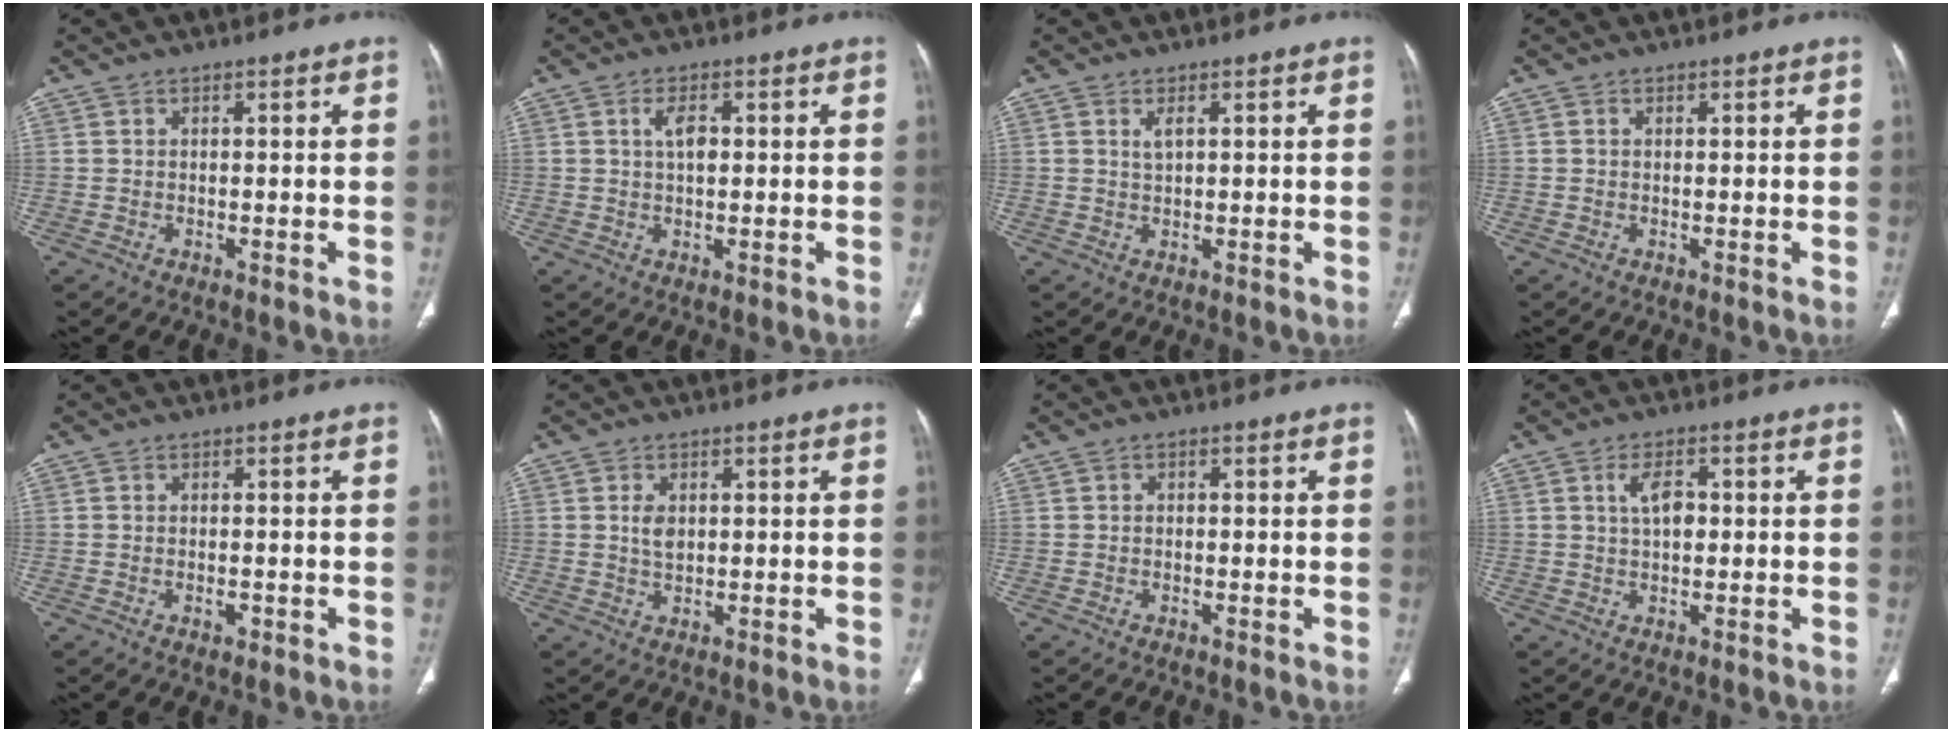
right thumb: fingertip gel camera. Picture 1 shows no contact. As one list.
[{"total": 3.5, "force": [0.7, 1.7, 3.0], "torque": [-0.054, 0.000, 0.012]}, {"total": 1.7, "force": [0.7, 0.7, 1.4], "torque": [-0.029, 0.000, 0.016]}, {"total": 0.0}, {"total": 1.3, "force": [-0.5, 0.8, 0.9], "torque": [-0.008, 0.002, -0.006]}, {"total": 3.0, "force": [0.5, 2.0, 2.1], "torque": [-0.033, -0.003, 0.011]}, {"total": 0.6, "force": [-0.1, 0.6, 0.3], "torque": [0.000, 0.003, -0.006]}, {"total": 4.6, "force": [0.8, 2.5, 3.8], "torque": [-0.067, 0.002, 0.013]}]